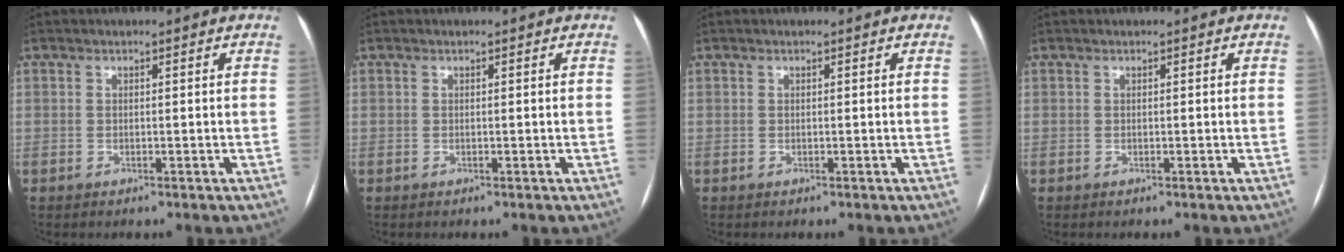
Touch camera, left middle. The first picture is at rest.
{"total": 0.0}
{"total": 0.0}
{"total": 0.0}